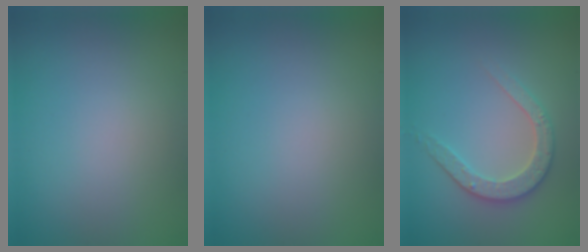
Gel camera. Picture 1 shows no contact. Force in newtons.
{"total": 0.0}
{"total": 3.1, "press": 2.9, "slide": 1.2}